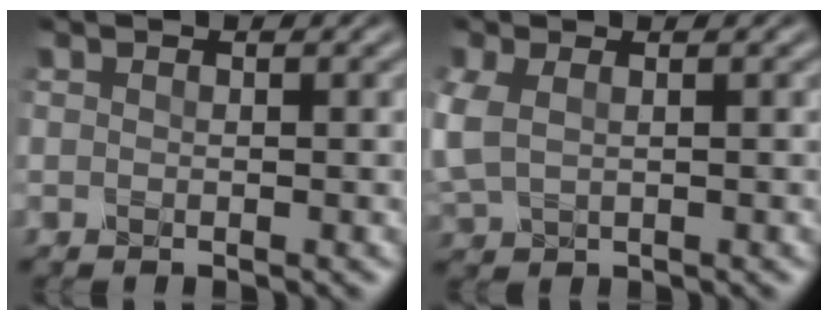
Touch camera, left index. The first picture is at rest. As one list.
[{"total": 3.1, "force": [0.5, 2.1, 2.3], "torque": [-0.070, -0.001, 0.013]}]